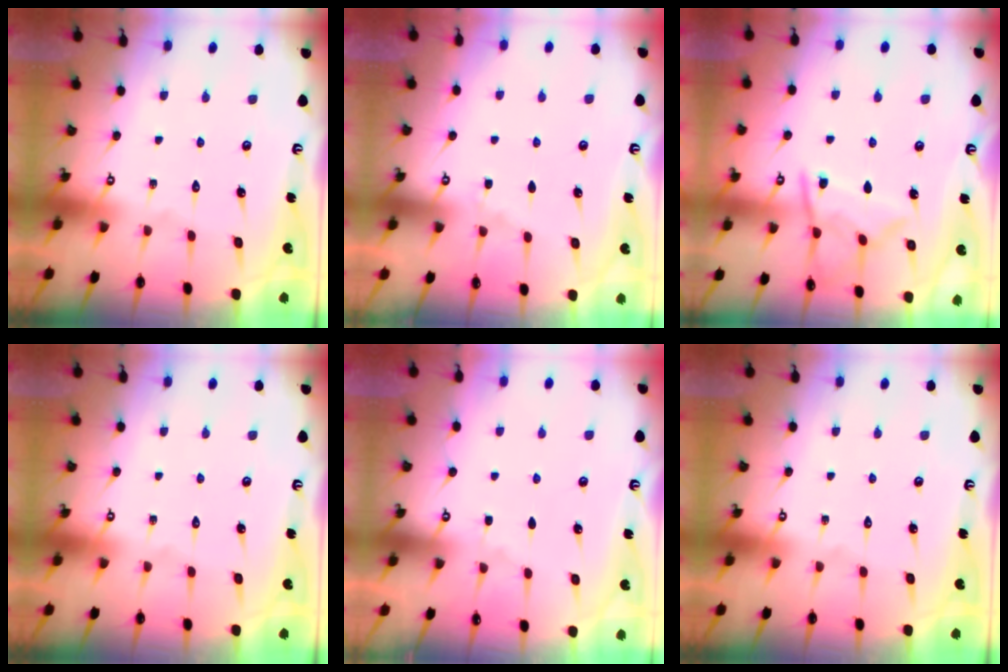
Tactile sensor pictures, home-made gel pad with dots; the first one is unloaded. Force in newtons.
{"total": 2.8, "press": 2.8, "slide": 0.5}
{"total": 10.0, "press": 10.0, "slide": 0.9}
{"total": 0.0}
{"total": 1.2, "press": 1.2, "slide": 0.3}
{"total": 0.0}